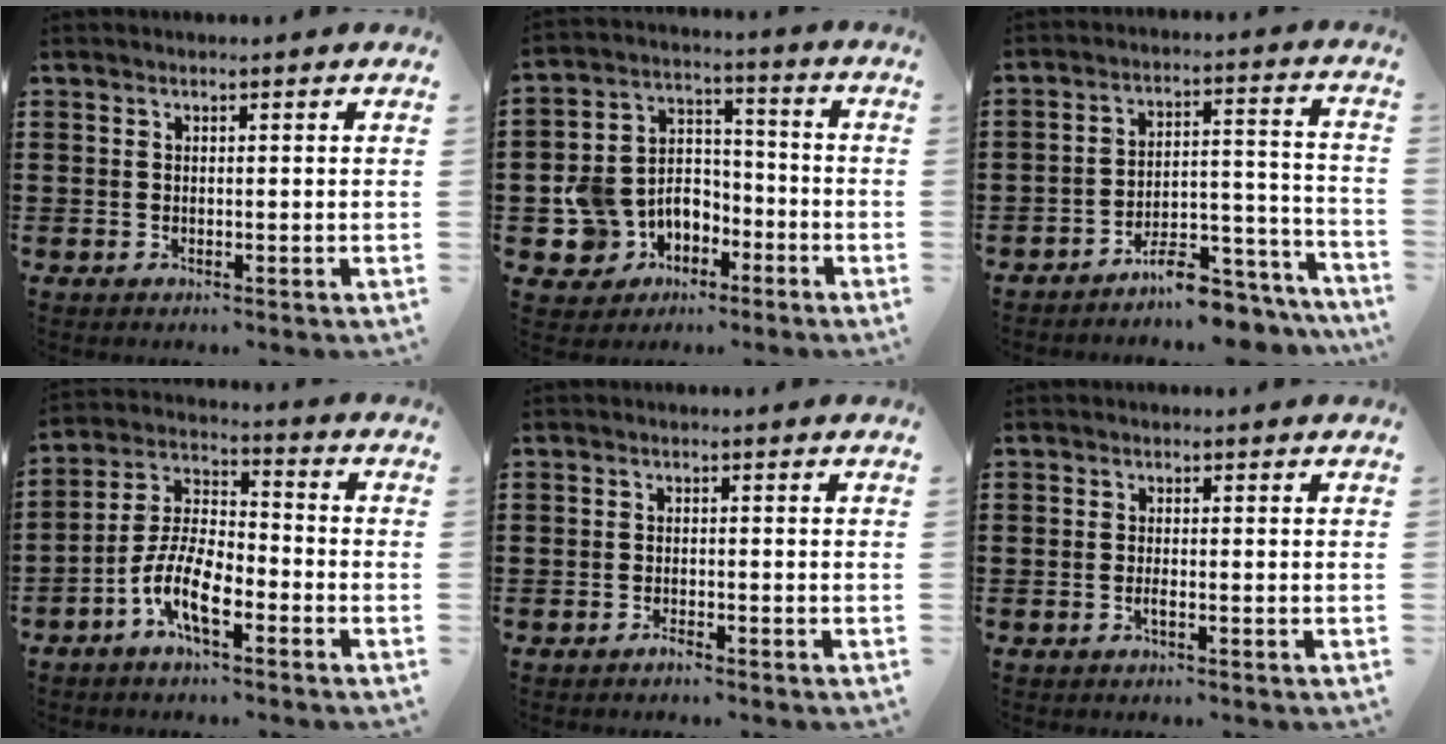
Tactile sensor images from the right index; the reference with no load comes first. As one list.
[{"total": 7.5, "force": [-2.9, 6.7, 1.5], "torque": [-0.070, 0.010, -0.055]}, {"total": 8.2, "force": [-7.6, 1.5, 2.9], "torque": [-0.034, 0.027, -0.139]}, {"total": 8.9, "force": [-4.9, 3.4, 6.6], "torque": [-0.159, -0.002, -0.099]}, {"total": 1.0, "force": [-0.9, 0.0, 0.3], "torque": [-0.010, -0.004, -0.017]}, {"total": 1.0, "force": [-0.5, 0.1, 0.9], "torque": [-0.016, -0.004, -0.008]}]